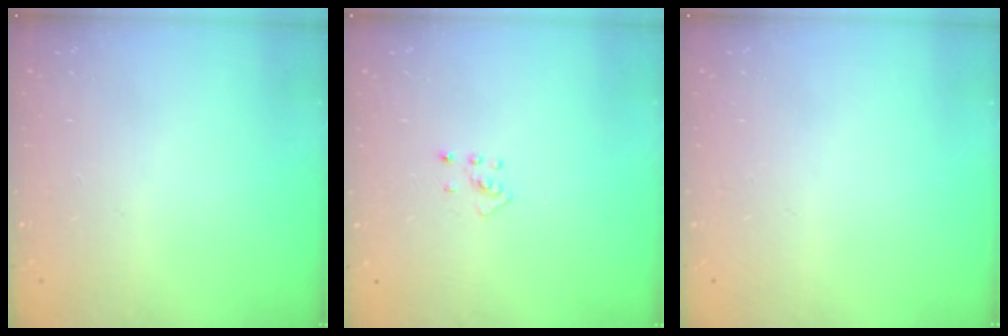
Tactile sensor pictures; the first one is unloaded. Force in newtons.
{"total": 2.7, "press": 2.7, "slide": 0.5}
{"total": 0.0}